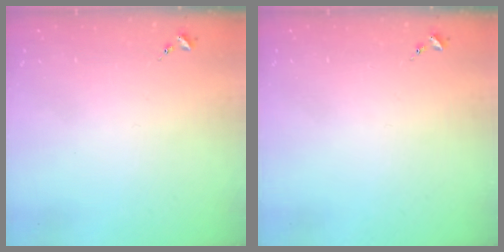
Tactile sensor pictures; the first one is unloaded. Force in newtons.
{"total": 0.0}